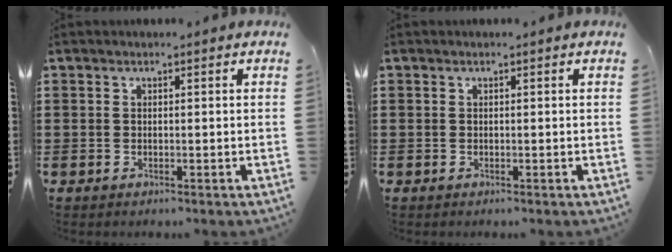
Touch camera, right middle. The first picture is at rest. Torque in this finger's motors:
{"motor_torque": [-0.03, -0.10, 0.00, 0.02]}